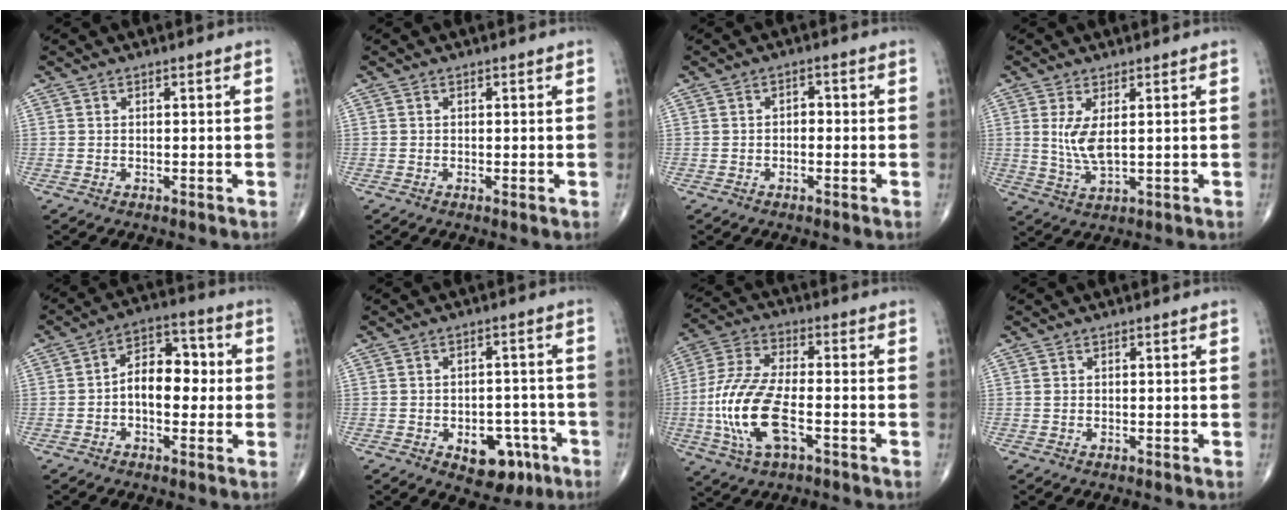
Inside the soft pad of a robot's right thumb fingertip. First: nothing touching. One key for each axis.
{"total": 0.5, "fx": -0.1, "fy": 0.1, "fz": 0.5, "tx": -0.012, "ty": -0.003, "tz": -0.004}
{"total": 1.8, "fx": -0.2, "fy": 1.2, "fz": 1.3, "tx": -0.006, "ty": 0.010, "tz": -0.008}
{"total": 5.6, "fx": 1.2, "fy": 2.0, "fz": 5.1, "tx": -0.105, "ty": -0.017, "tz": 0.031}
{"total": 9.9, "fx": -0.4, "fy": 6.2, "fz": 7.7, "tx": -0.086, "ty": 0.033, "tz": -0.016}
{"total": 9.3, "fx": -4.2, "fy": 5.8, "fz": 5.9, "tx": -0.043, "ty": 0.032, "tz": -0.046}
{"total": 15.0, "fx": -4.0, "fy": 6.5, "fz": 12.9, "tx": -0.287, "ty": 0.019, "tz": -0.075}
{"total": 0.0}